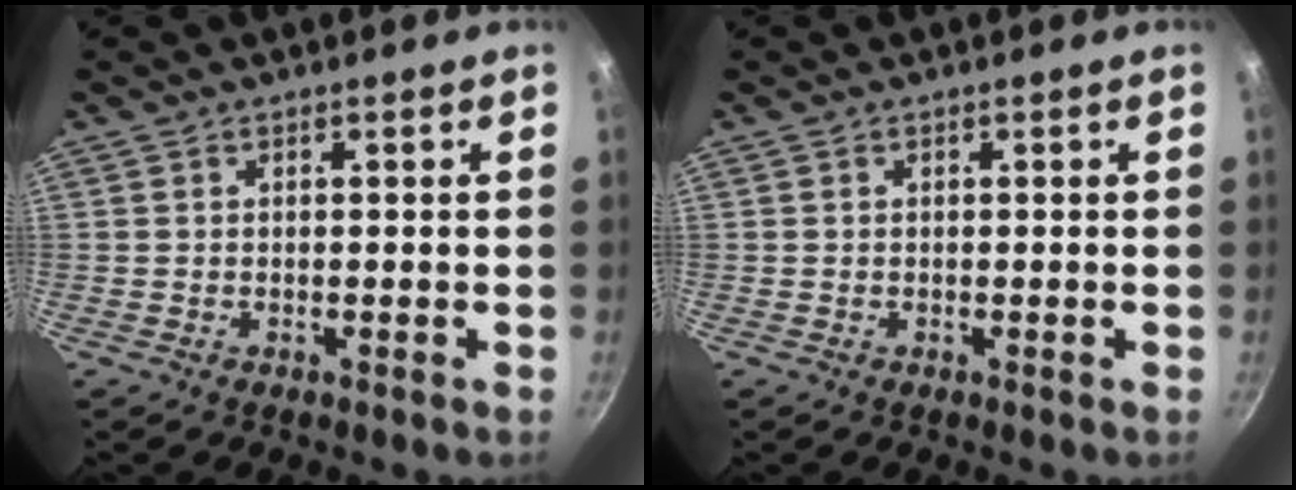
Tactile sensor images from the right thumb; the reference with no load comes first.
{"total": 0.0}